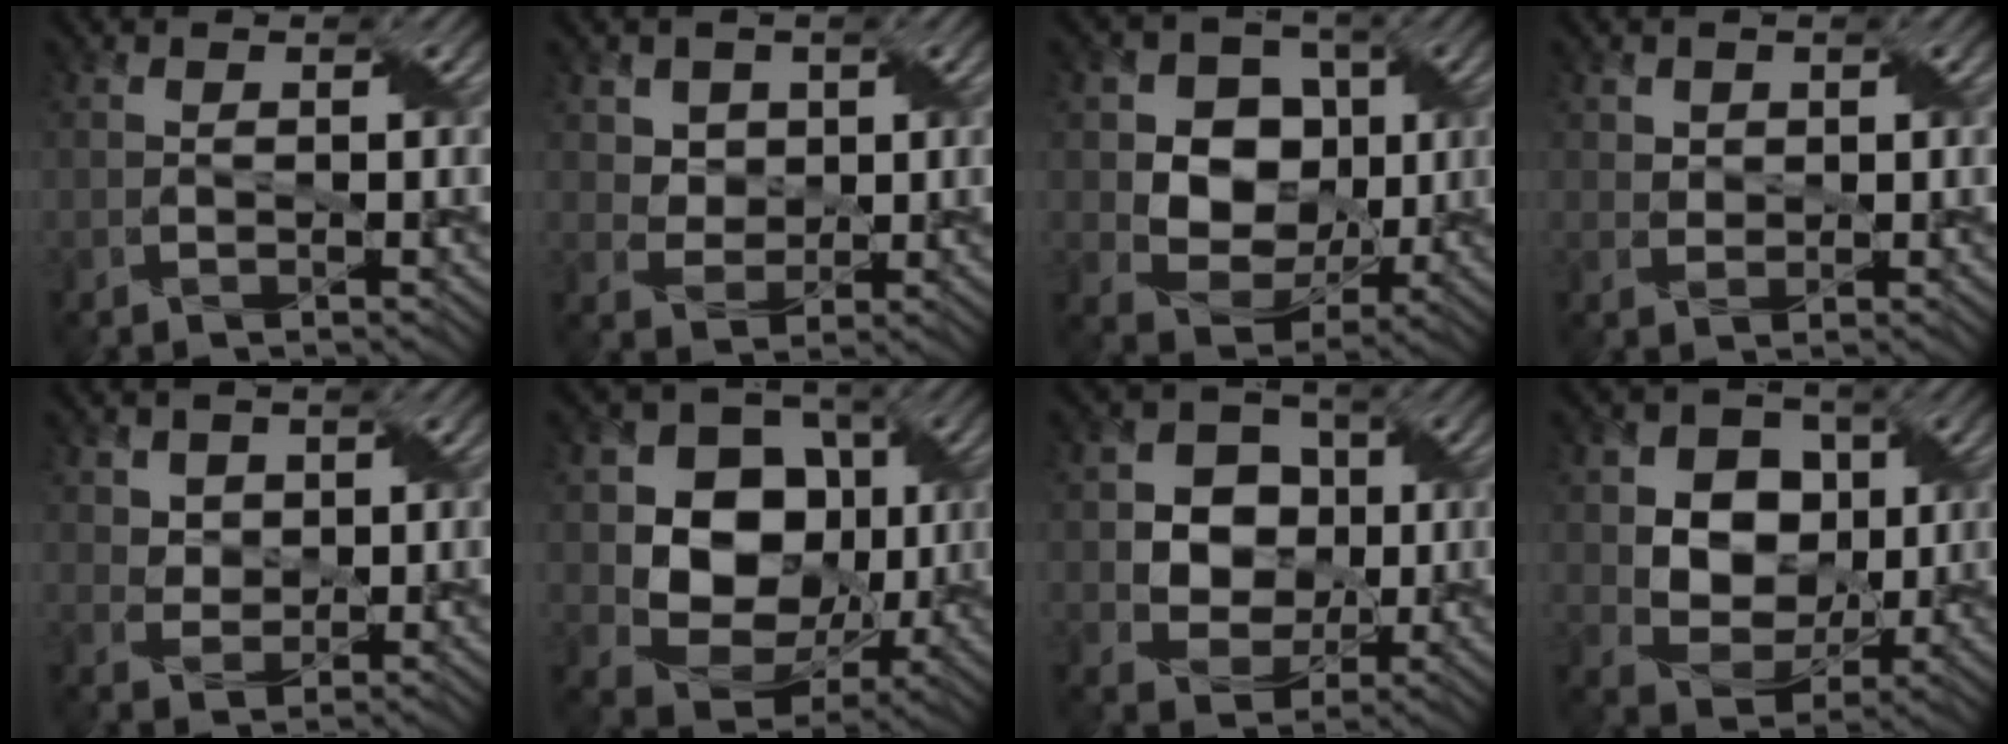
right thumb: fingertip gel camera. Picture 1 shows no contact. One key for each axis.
{"total": 4.0, "fx": 2.0, "fy": 3.2, "fz": 1.3, "tx": -0.056, "ty": -0.016, "tz": 0.055}
{"total": 9.5, "fx": 0.7, "fy": 8.0, "fz": 5.1, "tx": -0.111, "ty": -0.005, "tz": 0.002}
{"total": 1.7, "fx": 0.9, "fy": 1.3, "fz": 0.4, "tx": -0.016, "ty": -0.002, "tz": 0.018}
{"total": 3.3, "fx": 1.8, "fy": 2.6, "fz": 1.0, "tx": -0.041, "ty": -0.012, "tz": 0.044}
{"total": 11.8, "fx": 0.7, "fy": 9.6, "fz": 6.8, "tx": -0.131, "ty": -0.007, "tz": 0.003}
{"total": 8.0, "fx": 0.3, "fy": 7.0, "fz": 4.0, "tx": -0.090, "ty": 0.006, "tz": -0.007}
{"total": 9.0, "fx": 1.1, "fy": 7.4, "fz": 5.0, "tx": -0.115, "ty": -0.002, "tz": 0.011}